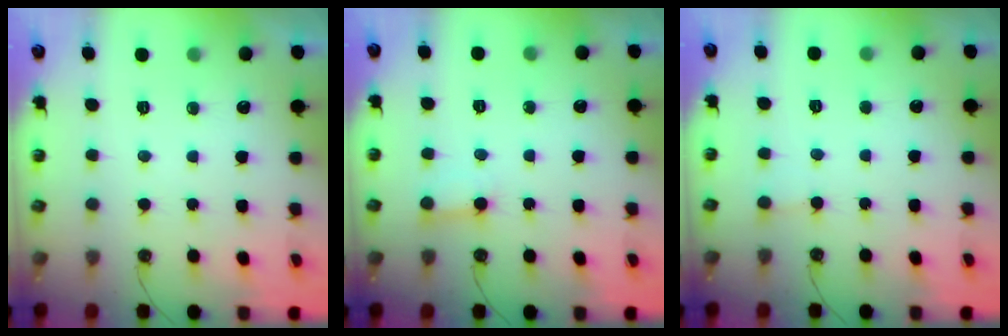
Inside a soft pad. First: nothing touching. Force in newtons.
{"total": 4.7, "press": 4.7, "slide": 0.4}
{"total": 1.7, "press": 1.7, "slide": 0.3}